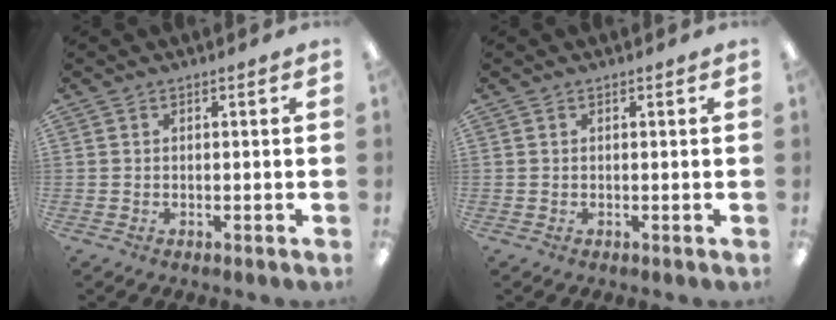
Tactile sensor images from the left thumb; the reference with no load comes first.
{"total": 0.0}